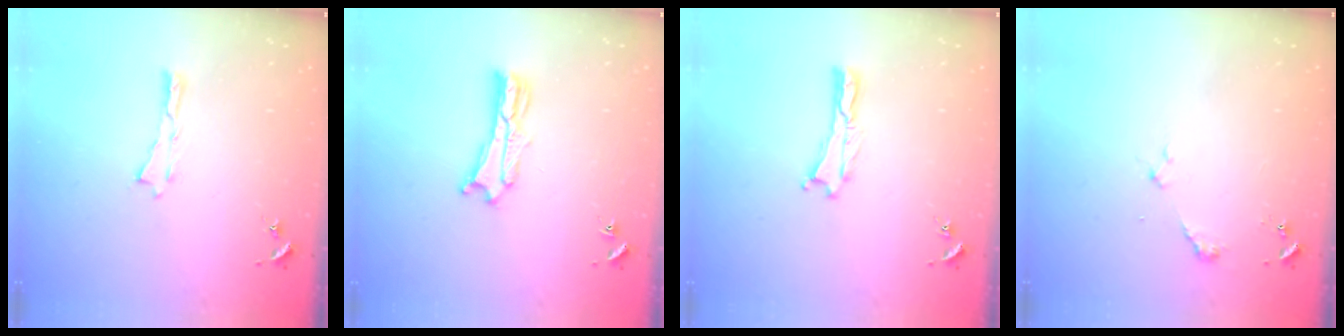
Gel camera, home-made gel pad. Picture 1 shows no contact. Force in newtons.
{"total": 2.5, "press": 2.5, "slide": 0.1}
{"total": 0.0}
{"total": 2.4, "press": 2.3, "slide": 0.3}